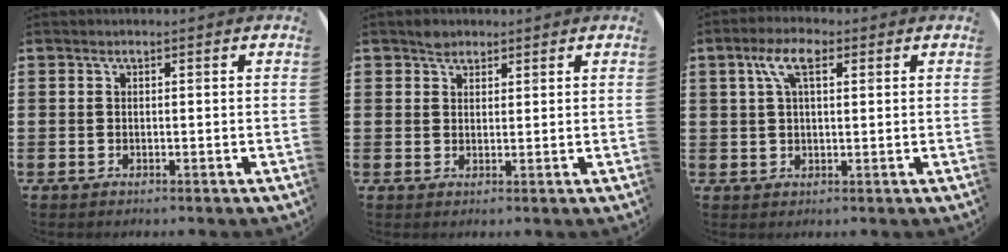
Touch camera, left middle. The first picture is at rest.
{"total": 1.7, "force": [1.5, 0.8, 0.0], "torque": [0.006, -0.002, 0.028]}
{"total": 5.1, "force": [2.4, 2.0, 4.0], "torque": [-0.087, 0.011, 0.041]}